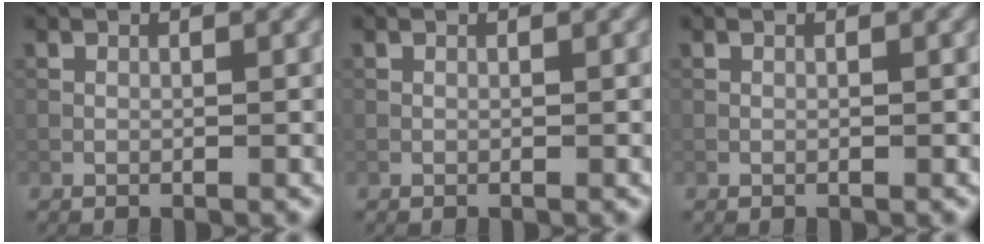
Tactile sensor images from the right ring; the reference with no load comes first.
{"total": 0.0}
{"total": 0.0}